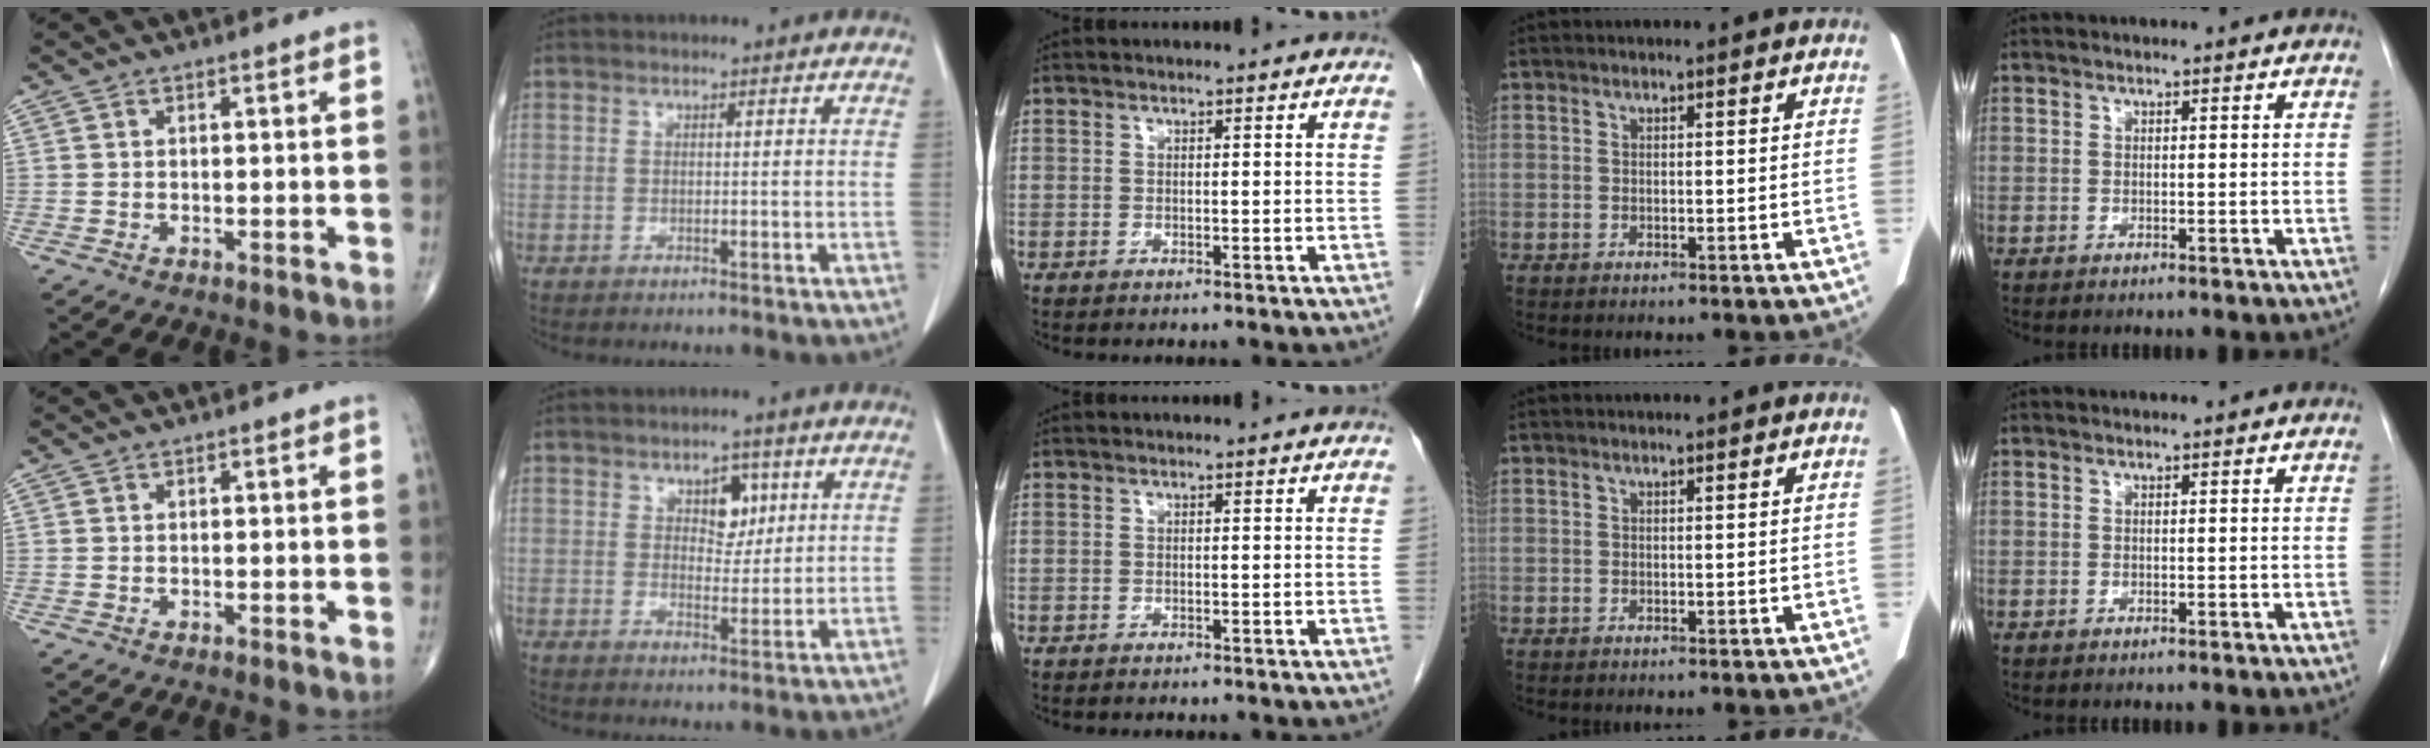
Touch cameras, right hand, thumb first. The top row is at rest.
{"index": {"total": 4.6, "force": [1.8, 2.8, 3.1], "torque": [-0.040, 0.006, 0.030]}}